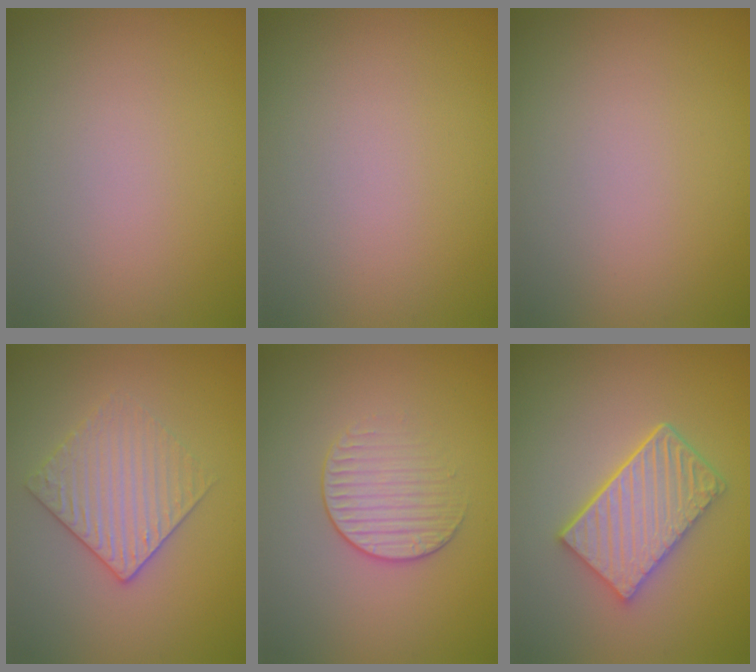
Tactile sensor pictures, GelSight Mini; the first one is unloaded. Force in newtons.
{"total": 0.0}
{"total": 0.0}
{"total": 3.1, "press": 2.8, "slide": 1.3}
{"total": 2.0, "press": 1.4, "slide": 1.4}
{"total": 5.2, "press": 4.3, "slide": 3.0}